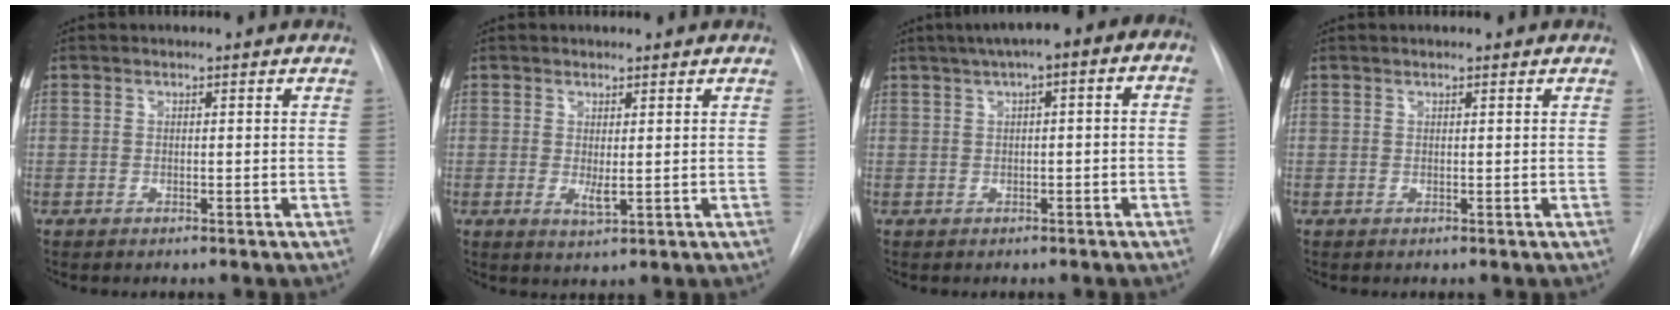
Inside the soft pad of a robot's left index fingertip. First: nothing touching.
{"total": 2.0, "force": [0.3, 0.6, 1.9], "torque": [-0.035, -0.008, 0.012]}
{"total": 7.6, "force": [2.5, 2.2, 6.8], "torque": [-0.097, 0.041, 0.026]}
{"total": 1.0, "force": [0.9, 0.2, 0.6], "torque": [-0.012, 0.011, 0.013]}